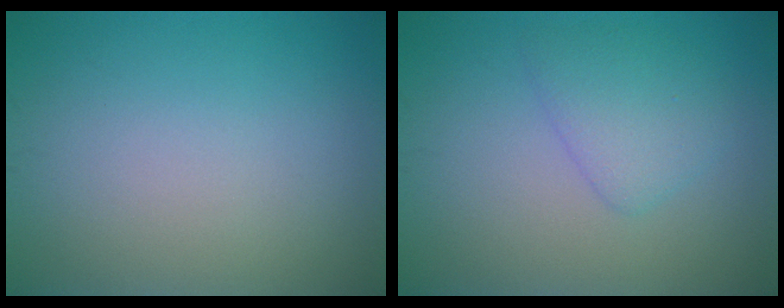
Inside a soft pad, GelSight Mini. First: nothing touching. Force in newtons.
{"total": 2.7, "press": 2.7, "slide": 0.1}